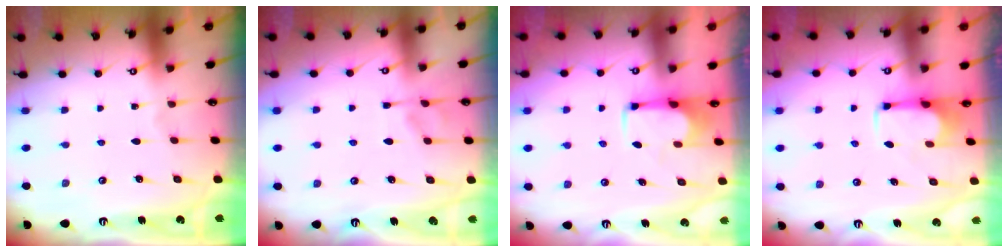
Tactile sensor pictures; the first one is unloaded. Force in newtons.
{"total": 4.9, "press": 4.8, "slide": 0.7}
{"total": 2.4, "press": 2.2, "slide": 1.1}
{"total": 2.7, "press": 2.6, "slide": 0.9}